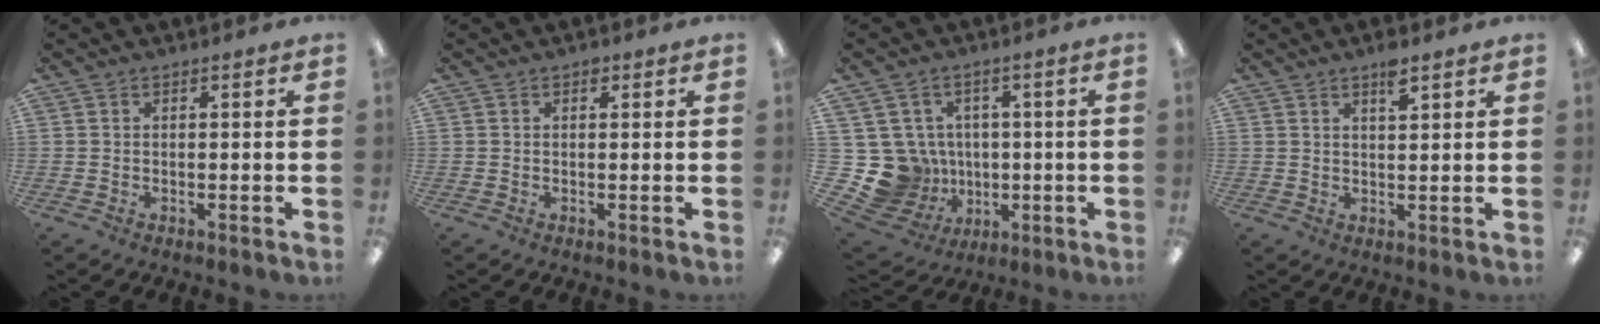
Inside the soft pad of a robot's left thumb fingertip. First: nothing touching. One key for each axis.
{"total": 0.9, "fx": 0.5, "fy": 0.6, "fz": 0.5, "tx": -0.002, "ty": 0.000, "tz": 0.008}
{"total": 12.3, "fx": -0.3, "fy": 11.9, "fz": 3.0, "tx": -0.103, "ty": -0.008, "tz": 0.014}
{"total": 3.7, "fx": 2.7, "fy": 0.9, "fz": 2.2, "tx": -0.035, "ty": -0.010, "tz": 0.045}